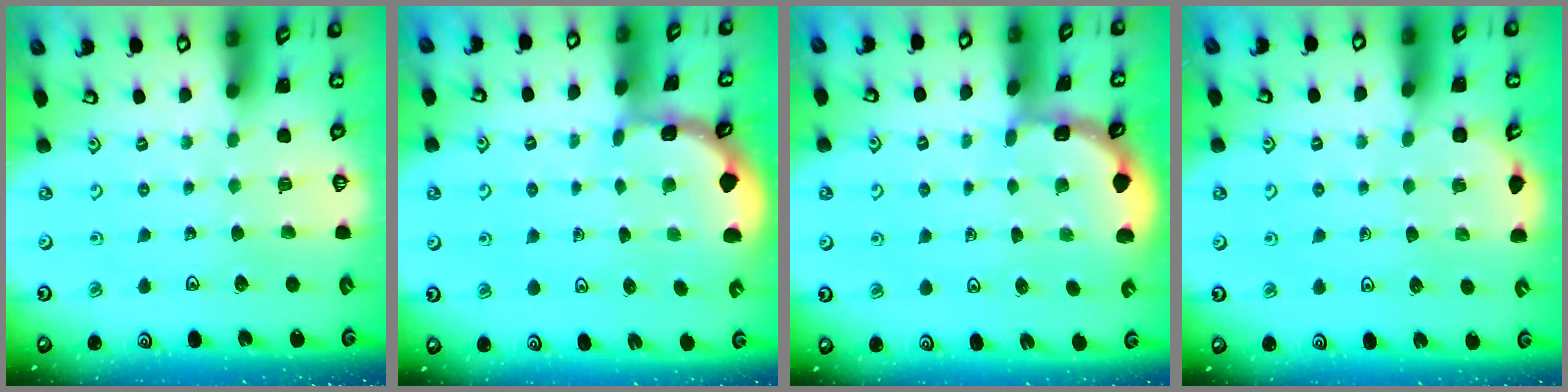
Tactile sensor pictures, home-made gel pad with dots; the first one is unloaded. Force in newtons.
{"total": 1.6, "press": 1.5, "slide": 0.2}
{"total": 2.1, "press": 2.1, "slide": 0.2}
{"total": 2.7, "press": 2.6, "slide": 0.8}